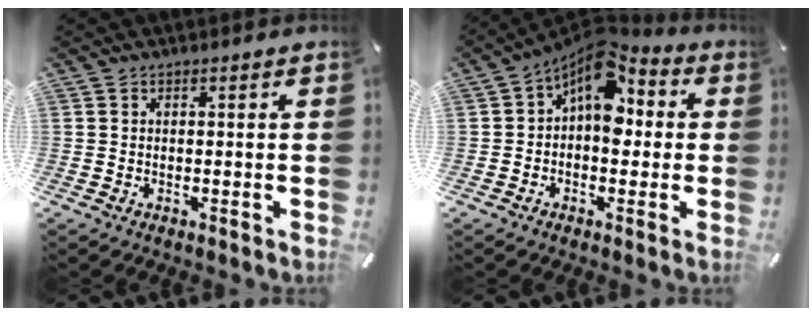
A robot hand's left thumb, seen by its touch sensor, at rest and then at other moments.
{"total": 10.9, "force": [3.3, 6.6, 8.0], "torque": [-0.117, -0.031, 0.058]}